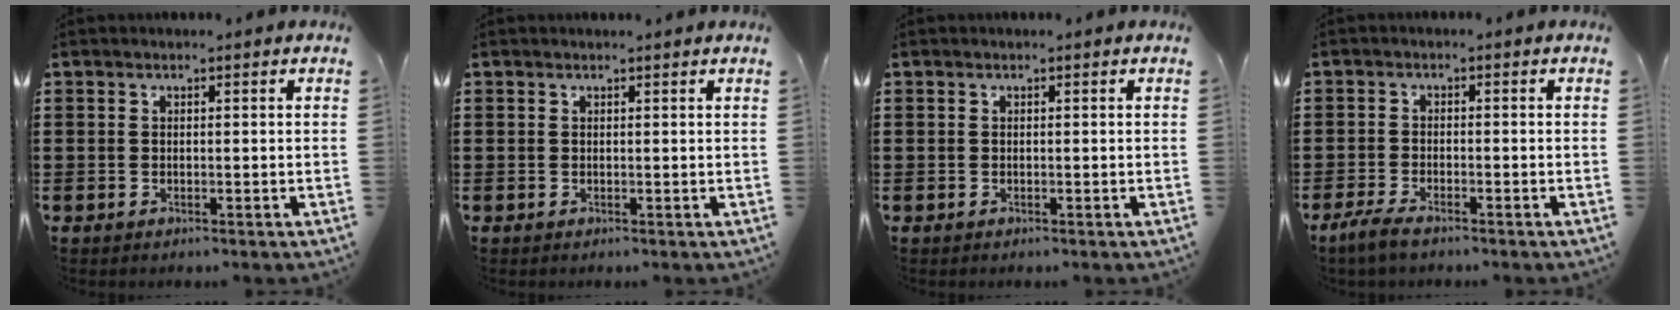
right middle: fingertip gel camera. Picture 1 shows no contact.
{"total": 0.0}
{"total": 0.0}
{"total": 3.1, "force": [-2.4, 0.6, 1.8], "torque": [-0.052, -0.005, -0.054]}